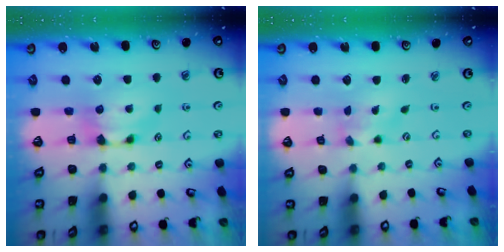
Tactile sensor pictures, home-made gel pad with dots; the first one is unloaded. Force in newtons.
{"total": 3.4, "press": 3.2, "slide": 0.9}